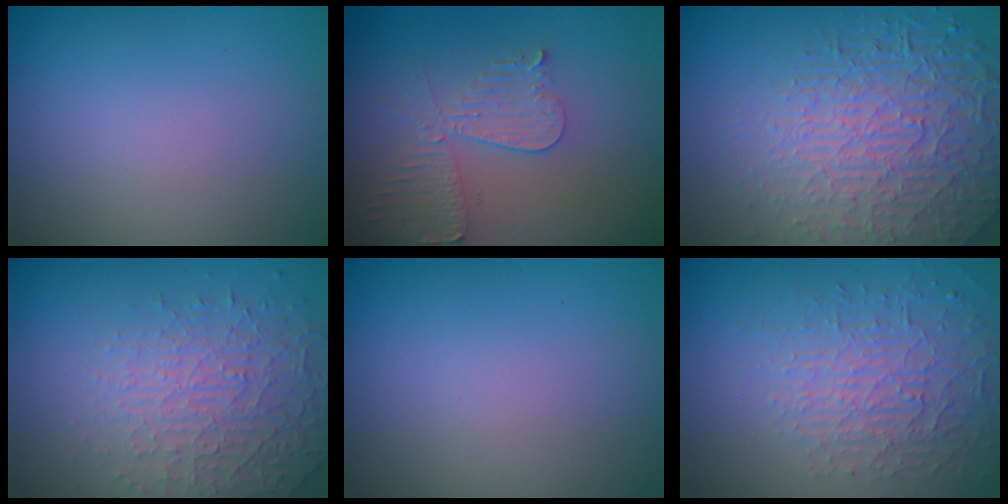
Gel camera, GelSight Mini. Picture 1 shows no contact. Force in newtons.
{"total": 3.9, "press": 3.4, "slide": 1.8}
{"total": 7.4, "press": 5.3, "slide": 5.1}
{"total": 4.5, "press": 3.3, "slide": 3.1}
{"total": 0.0}
{"total": 3.8, "press": 3.1, "slide": 2.1}